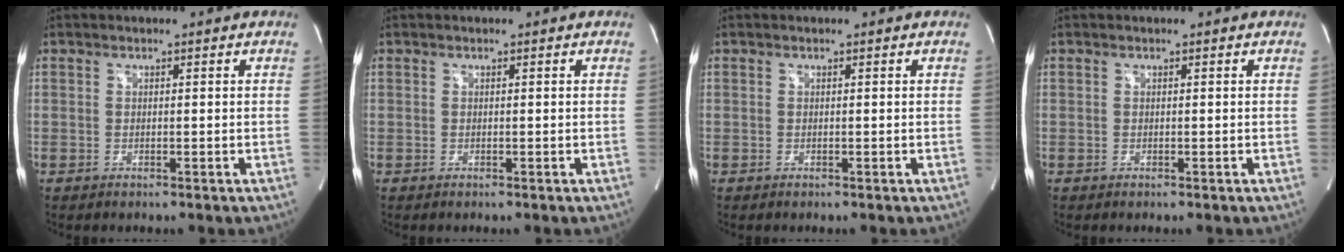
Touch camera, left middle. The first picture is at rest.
{"total": 0.0}
{"total": 0.0}
{"total": 0.0}